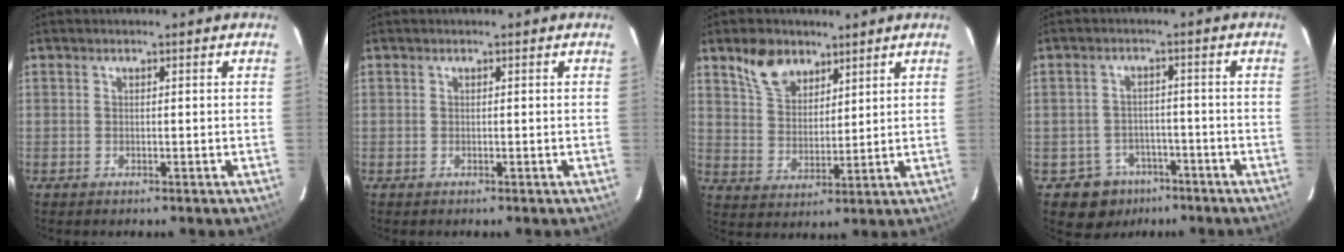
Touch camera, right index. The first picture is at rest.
{"total": 0.0}
{"total": 8.5, "force": [5.8, 5.0, 3.7], "torque": [-0.071, 0.020, 0.115]}
{"total": 6.4, "force": [-3.9, 5.1, 0.2], "torque": [-0.015, 0.030, -0.050]}